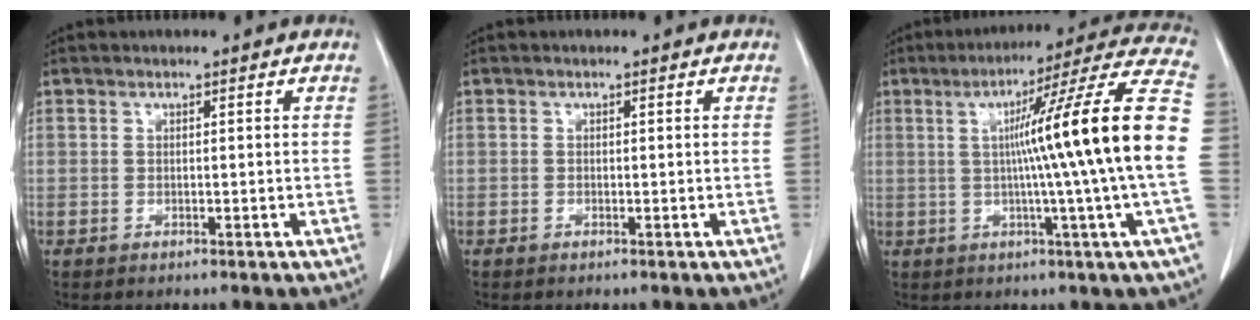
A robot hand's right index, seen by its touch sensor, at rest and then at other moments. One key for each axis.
{"total": 0.0}
{"total": 20.6, "fx": 0.1, "fy": -2.8, "fz": 20.4, "tx": -0.266, "ty": 0.010, "tz": -0.017}